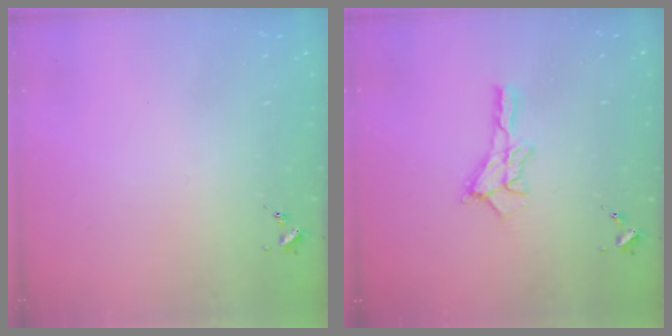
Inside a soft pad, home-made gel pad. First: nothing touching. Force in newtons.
{"total": 11.5, "press": 11.4, "slide": 1.0}